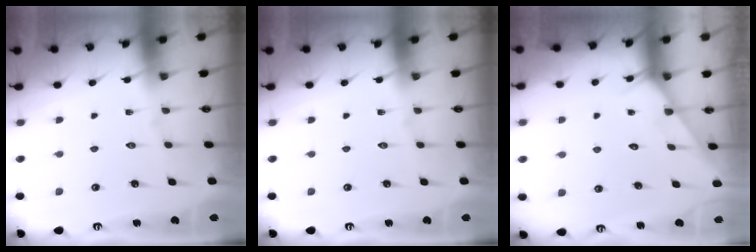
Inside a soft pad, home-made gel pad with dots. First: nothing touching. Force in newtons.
{"total": 0.0}
{"total": 4.4, "press": 4.4, "slide": 0.2}